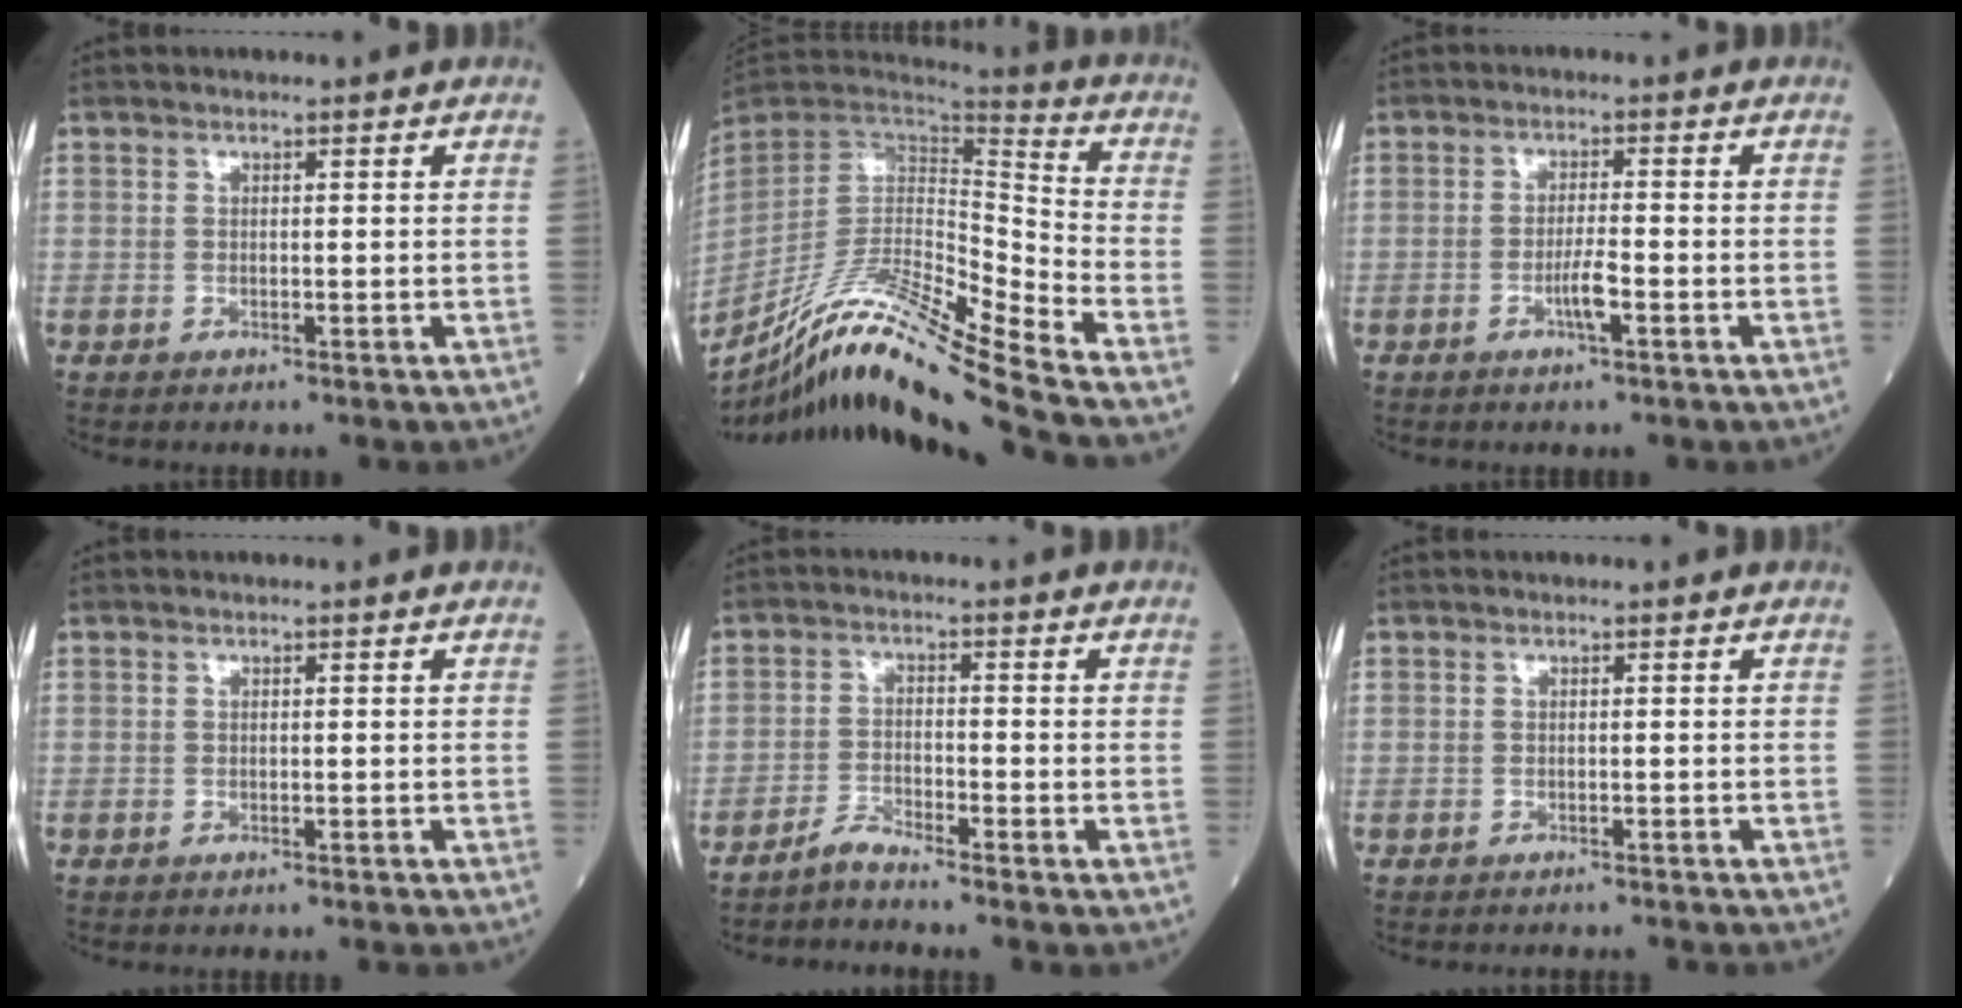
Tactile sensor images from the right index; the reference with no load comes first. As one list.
[{"total": 20.8, "force": [-17.2, -1.9, 11.4], "torque": [-0.222, -0.016, -0.312]}, {"total": 3.1, "force": [-1.4, 0.1, 2.8], "torque": [-0.054, -0.002, -0.028]}, {"total": 1.2, "force": [-1.2, -0.3, 0.3], "torque": [-0.002, 0.000, -0.015]}, {"total": 2.7, "force": [-2.6, -0.6, 0.4], "torque": [-0.012, -0.016, -0.053]}, {"total": 3.4, "force": [-3.2, 1.0, 0.2], "torque": [0.006, -0.005, -0.044]}]